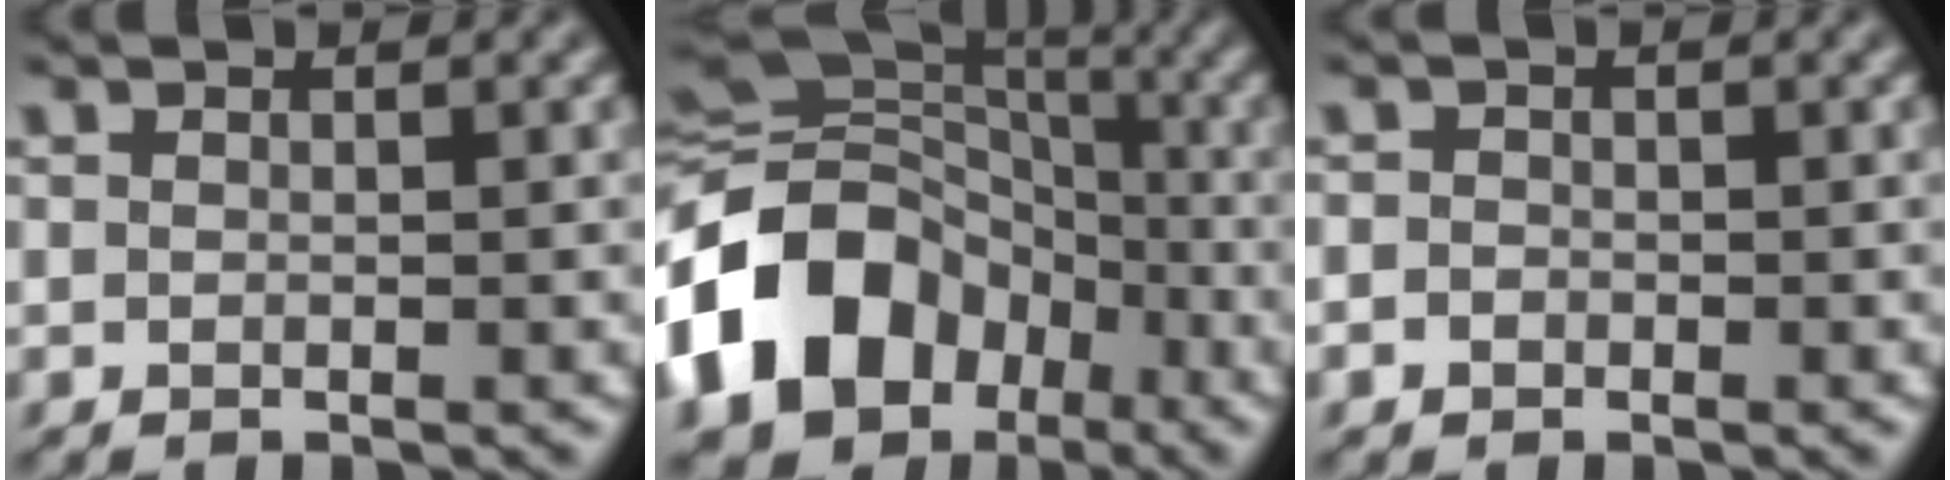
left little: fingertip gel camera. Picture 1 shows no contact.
{"total": 16.8, "force": [-6.1, 13.2, 8.5], "torque": [-0.202, -0.006, -0.122]}
{"total": 1.2, "force": [-0.3, 1.1, 0.4], "torque": [0.007, 0.005, -0.013]}